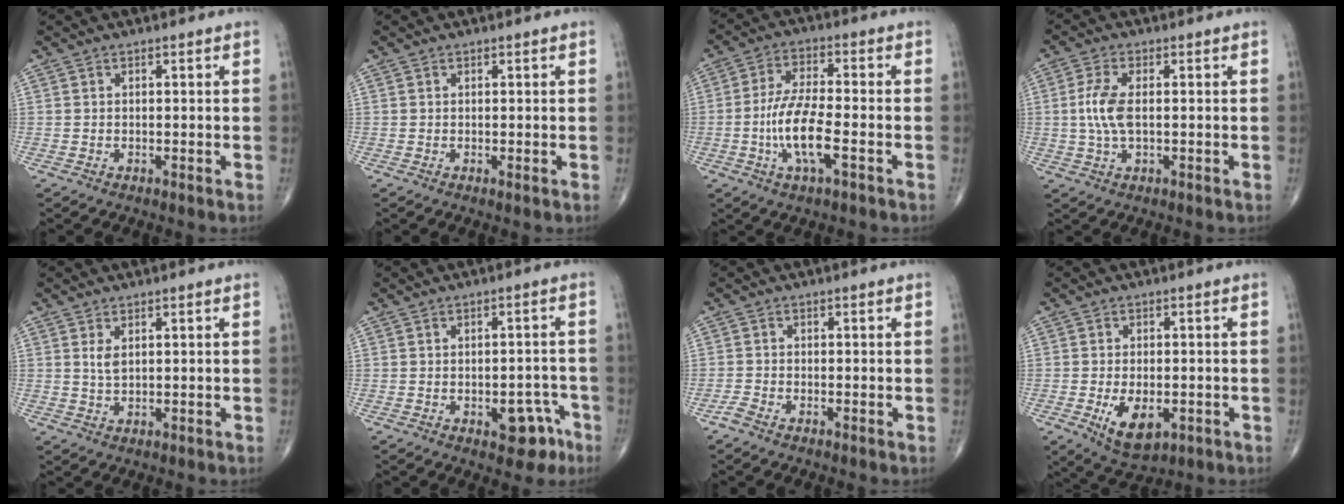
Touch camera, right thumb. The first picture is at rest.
{"total": 0.0}
{"total": 10.2, "force": [-3.0, 2.9, 9.3], "torque": [-0.192, 0.014, -0.058]}
{"total": 6.1, "force": [0.1, 2.7, 5.5], "torque": [-0.131, 0.003, -0.001]}
{"total": 2.1, "force": [0.8, 1.0, 1.7], "torque": [-0.032, -0.004, 0.021]}
{"total": 6.6, "force": [-3.2, 3.6, 4.5], "torque": [-0.029, 0.030, -0.033]}
{"total": 1.6, "force": [-1.3, 0.3, 0.8], "torque": [-0.027, 0.002, -0.030]}
{"total": 8.0, "force": [-2.4, 4.3, 6.3], "torque": [-0.097, -0.006, -0.027]}